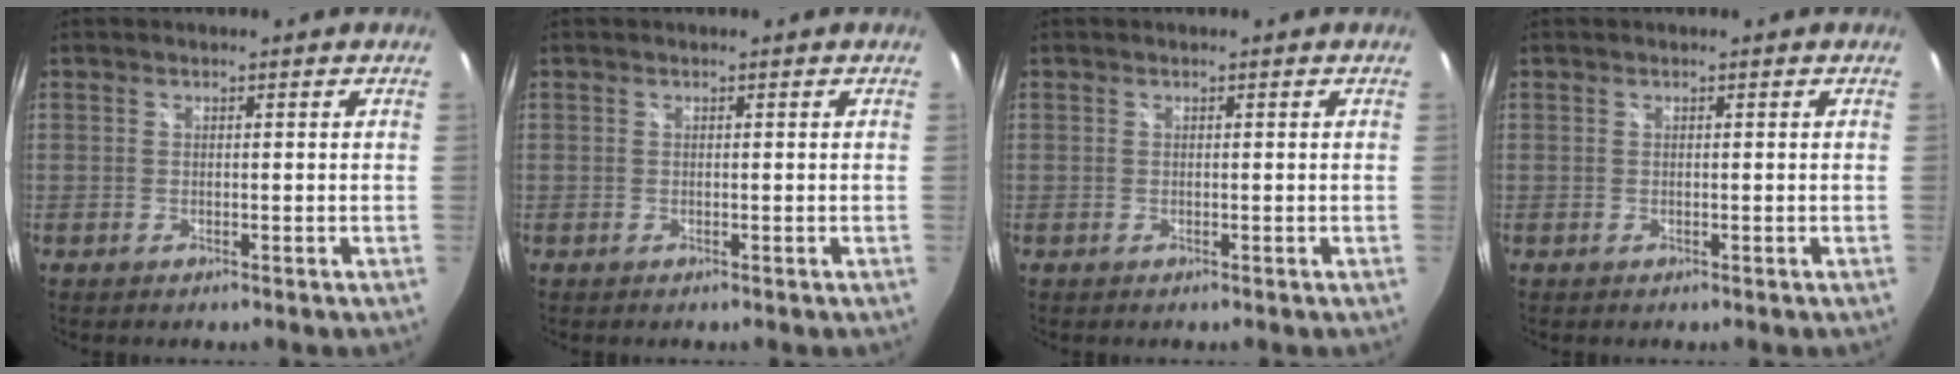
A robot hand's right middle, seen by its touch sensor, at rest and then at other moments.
{"total": 0.0}
{"total": 0.0}
{"total": 0.0}